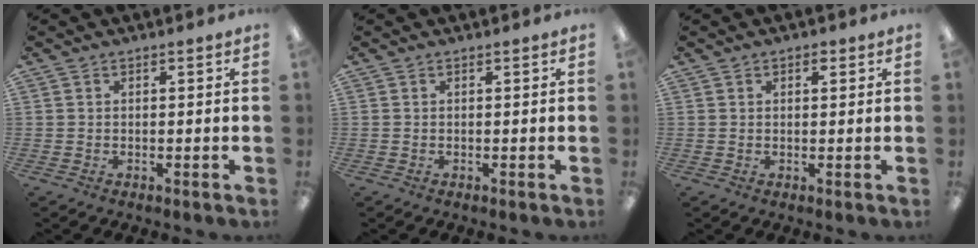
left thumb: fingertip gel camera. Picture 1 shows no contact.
{"total": 0.0}
{"total": 1.5, "force": [0.8, 1.0, 0.8], "torque": [-0.010, 0.000, 0.013]}